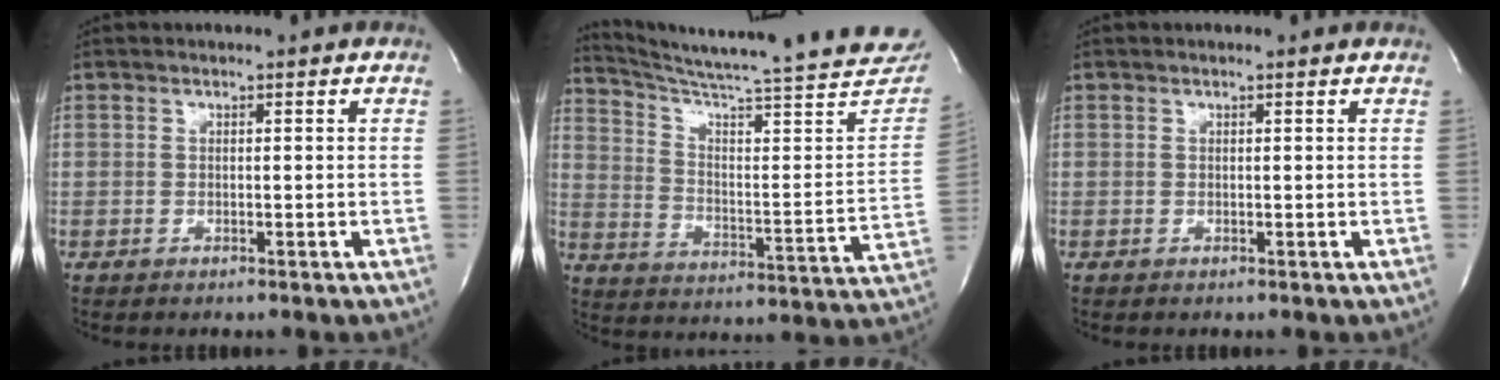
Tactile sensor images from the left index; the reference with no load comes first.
{"total": 30.4, "force": [27.5, 0.6, 12.9], "torque": [-0.198, -0.119, 0.354]}
{"total": 0.6, "force": [0.6, 0.0, 0.2], "torque": [-0.012, 0.004, 0.009]}